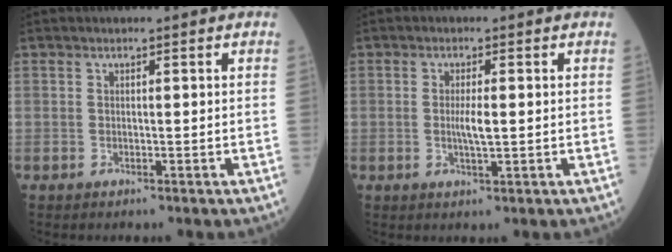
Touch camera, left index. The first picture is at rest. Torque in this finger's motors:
{"motor_torque": [0.57, 0.20, 0.07, 0.02]}